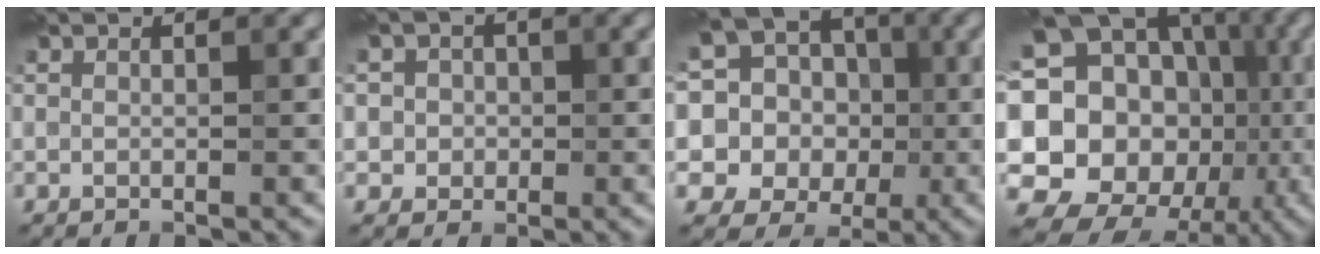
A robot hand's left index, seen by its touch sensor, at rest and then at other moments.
{"total": 3.3, "force": [0.5, 3.1, 1.0], "torque": [-0.003, 0.016, -0.005]}
{"total": 15.5, "force": [2.8, 13.9, 6.4], "torque": [-0.172, 0.049, 0.022]}
{"total": 21.8, "force": [-0.8, 18.8, 11.0], "torque": [-0.188, 0.038, -0.043]}